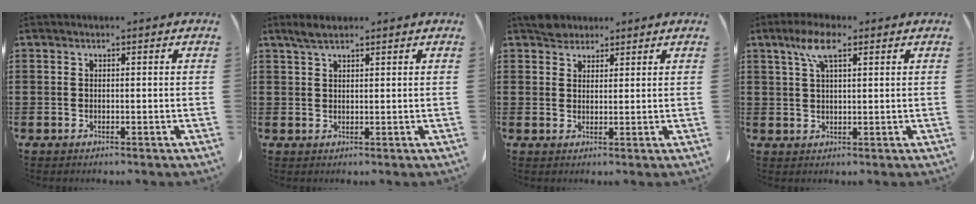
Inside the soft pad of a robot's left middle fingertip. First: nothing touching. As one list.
[{"total": 2.3, "force": [1.7, 0.6, 1.3], "torque": [-0.030, 0.003, 0.032]}, {"total": 3.1, "force": [2.8, 1.3, 0.4], "torque": [-0.007, 0.002, 0.054]}, {"total": 5.7, "force": [3.0, 1.7, 4.6], "torque": [-0.097, 0.009, 0.051]}]